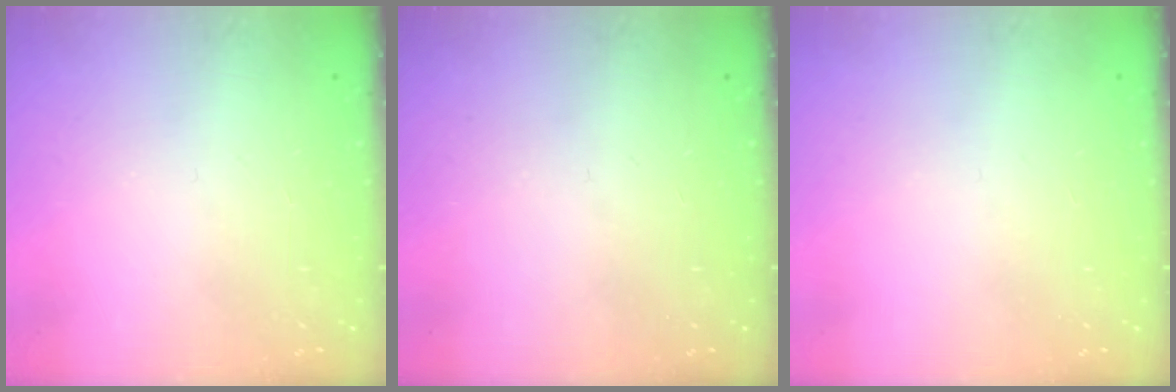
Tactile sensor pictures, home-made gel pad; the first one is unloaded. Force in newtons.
{"total": 0.0}
{"total": 0.0}